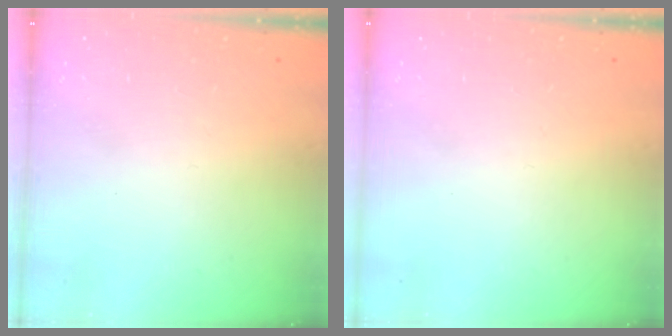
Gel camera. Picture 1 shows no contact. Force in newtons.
{"total": 0.0}